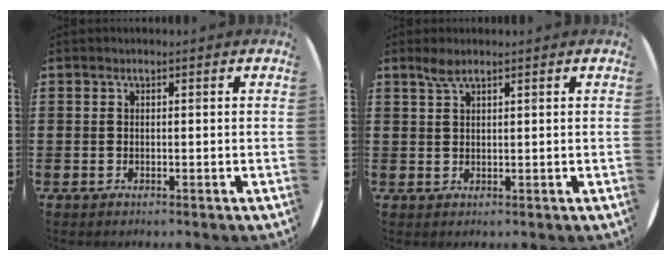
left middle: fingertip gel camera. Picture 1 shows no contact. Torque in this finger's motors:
{"motor_torque": [0.37, -0.26, 0.04, 0.01]}